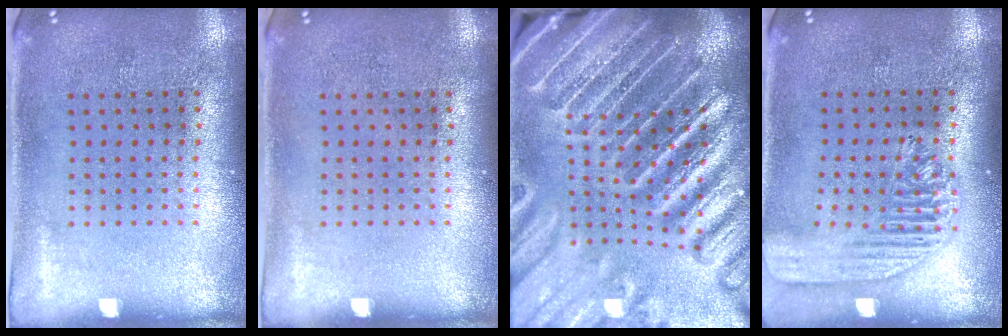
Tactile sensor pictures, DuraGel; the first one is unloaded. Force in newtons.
{"total": 0.0}
{"total": 5.5, "press": 4.8, "slide": 2.7}
{"total": 1.6, "press": 1.4, "slide": 0.6}